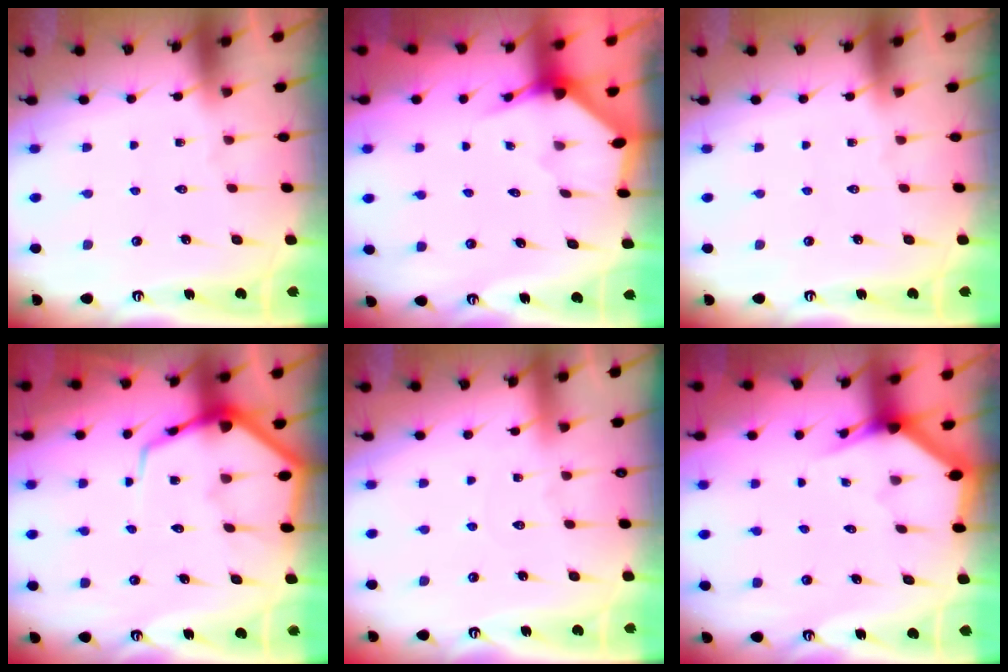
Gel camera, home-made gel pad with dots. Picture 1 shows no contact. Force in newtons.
{"total": 2.8, "press": 2.8, "slide": 0.3}
{"total": 0.0}
{"total": 9.1, "press": 9.1, "slide": 0.9}
{"total": 2.7, "press": 2.7, "slide": 0.3}
{"total": 2.7, "press": 2.7, "slide": 0.0}